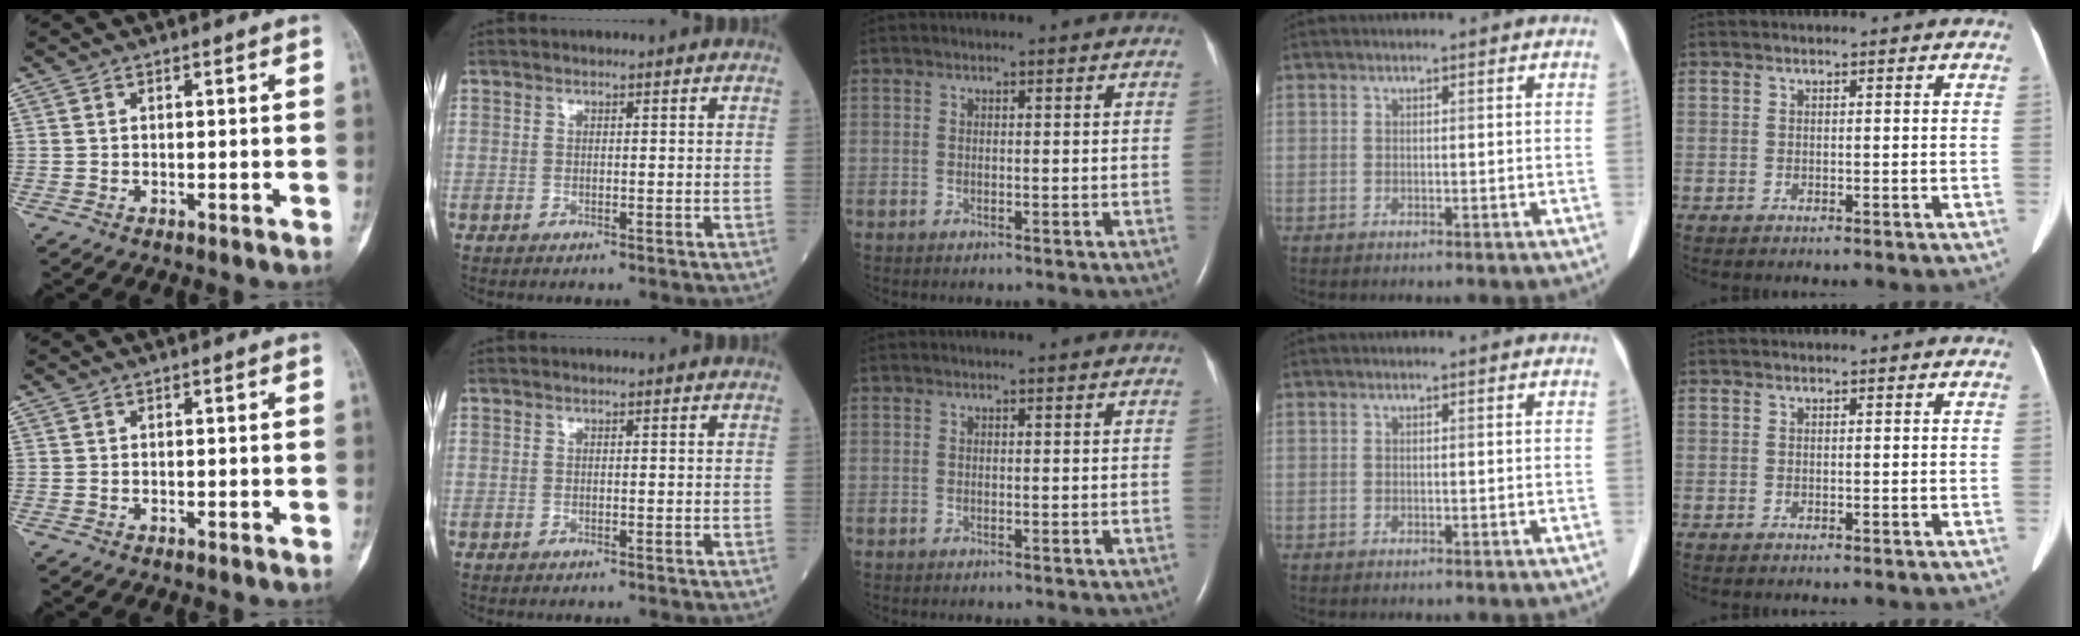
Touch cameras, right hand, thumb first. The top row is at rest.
{}